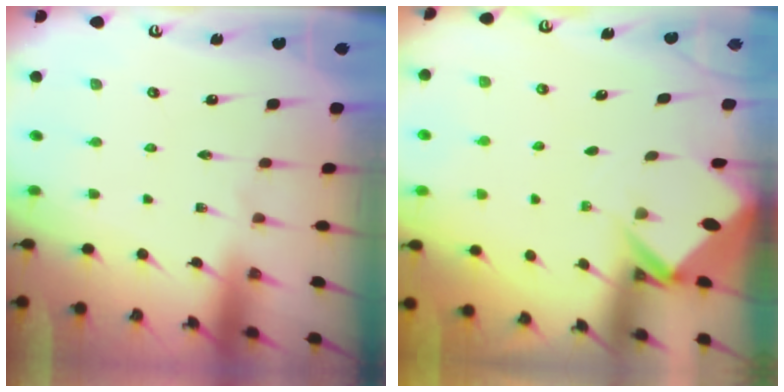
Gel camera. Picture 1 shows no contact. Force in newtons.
{"total": 2.4, "press": 2.4, "slide": 0.1}